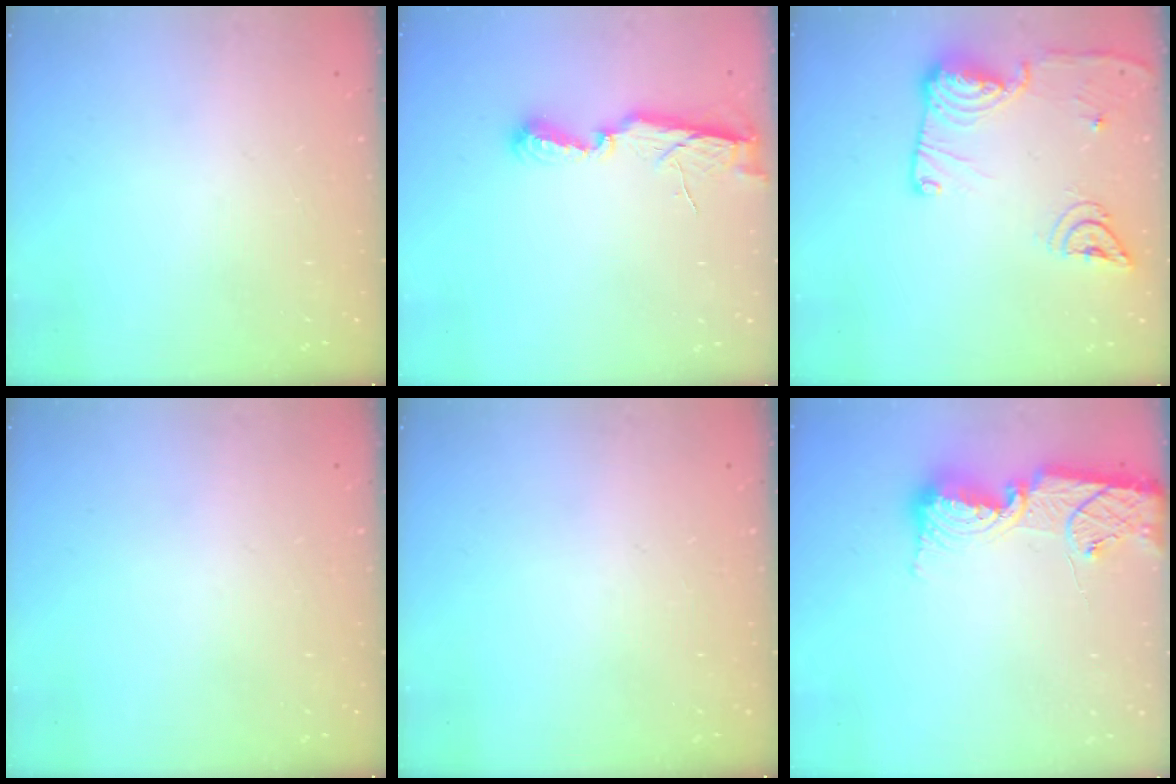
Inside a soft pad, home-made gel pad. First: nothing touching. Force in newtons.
{"total": 7.0, "press": 7.0, "slide": 0.5}
{"total": 15.4, "press": 15.3, "slide": 1.9}
{"total": 0.0}
{"total": 0.0}
{"total": 14.0, "press": 14.0, "slide": 1.1}